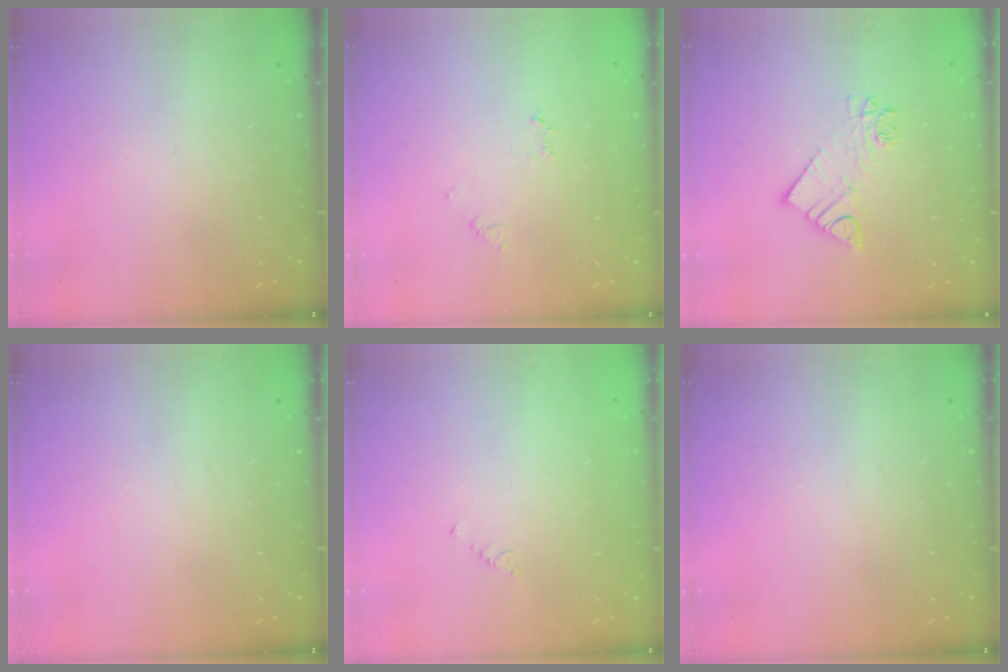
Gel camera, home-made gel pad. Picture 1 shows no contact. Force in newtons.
{"total": 4.1, "press": 4.0, "slide": 0.4}
{"total": 9.3, "press": 9.3, "slide": 0.7}
{"total": 0.0}
{"total": 0.7, "press": 0.6, "slide": 0.2}
{"total": 0.0}